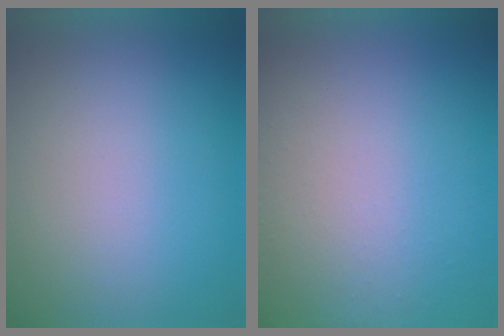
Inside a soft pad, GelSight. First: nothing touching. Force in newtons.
{"total": 9.5}